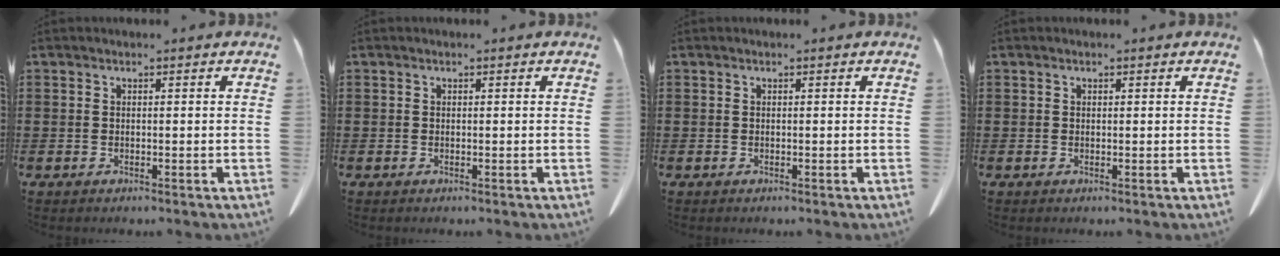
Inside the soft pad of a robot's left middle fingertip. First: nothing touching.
{"total": 0.0}
{"total": 0.0}
{"total": 0.0}